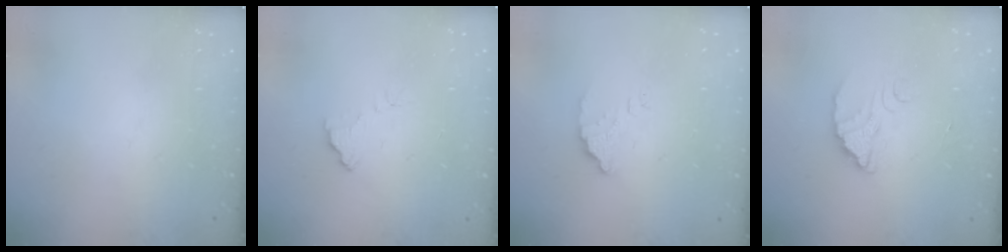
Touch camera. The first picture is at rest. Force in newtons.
{"total": 5.7, "press": 5.7, "slide": 0.3}
{"total": 2.5, "press": 2.5, "slide": 0.2}
{"total": 2.9, "press": 2.9, "slide": 0.0}